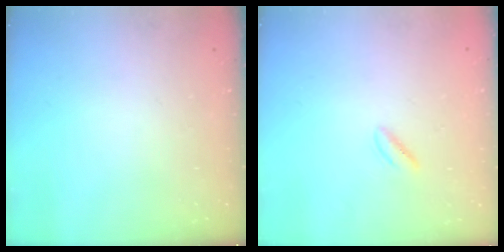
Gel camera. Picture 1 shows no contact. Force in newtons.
{"total": 1.5, "press": 1.3, "slide": 0.8}